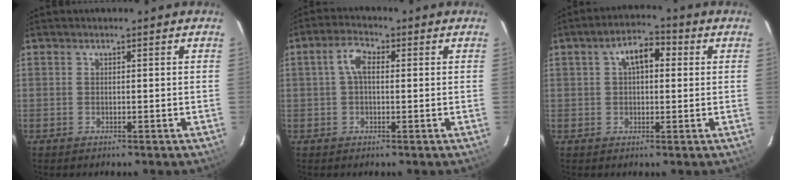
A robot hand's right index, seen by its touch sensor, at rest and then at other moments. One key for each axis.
{"total": 4.2, "fx": 0.4, "fy": 2.2, "fz": 3.5, "tx": -0.071, "ty": 0.016, "tz": 0.008}
{"total": 6.3, "fx": 1.5, "fy": 3.4, "fz": 5.1, "tx": -0.085, "ty": 0.026, "tz": 0.026}